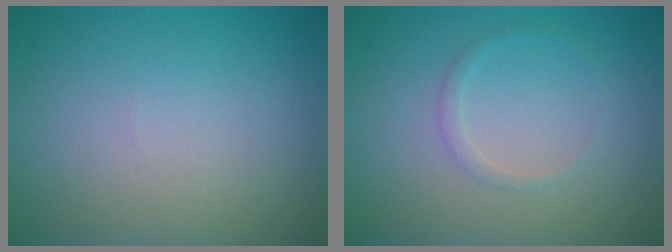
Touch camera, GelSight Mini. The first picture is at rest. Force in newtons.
{"total": 0.9, "press": 0.9, "slide": 0.0}